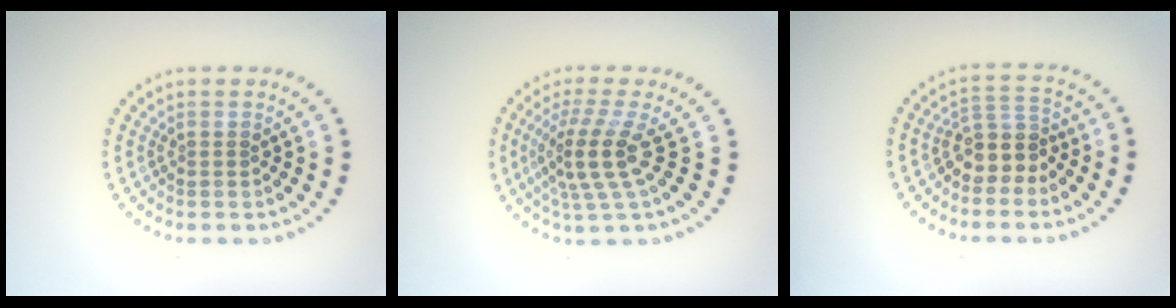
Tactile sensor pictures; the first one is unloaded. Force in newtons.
{"total": 4.2, "press": 2.9, "slide": 3.0}
{"total": 3.2, "press": 2.6, "slide": 1.9}